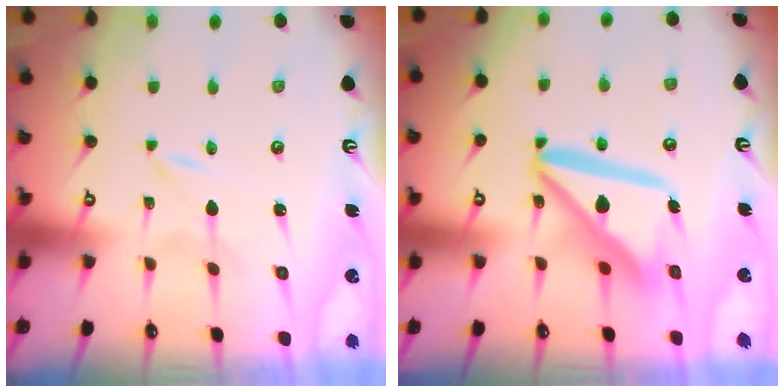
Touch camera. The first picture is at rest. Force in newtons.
{"total": 15.1, "press": 15.0, "slide": 1.8}